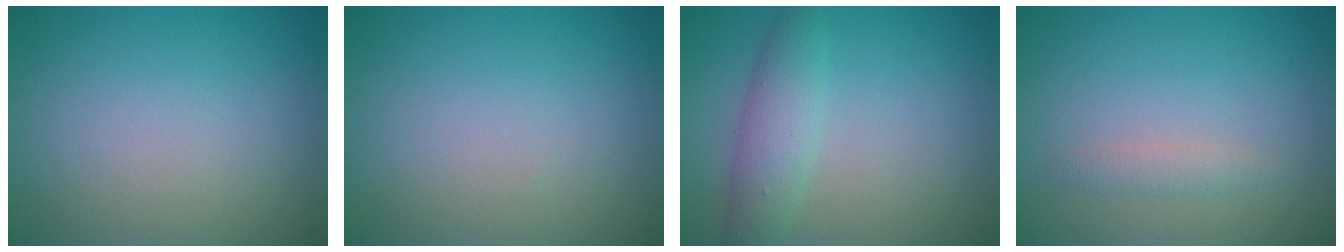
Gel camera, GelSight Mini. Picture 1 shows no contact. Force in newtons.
{"total": 0.0}
{"total": 3.4, "press": 3.4, "slide": 0.1}
{"total": 1.2, "press": 1.2, "slide": 0.0}